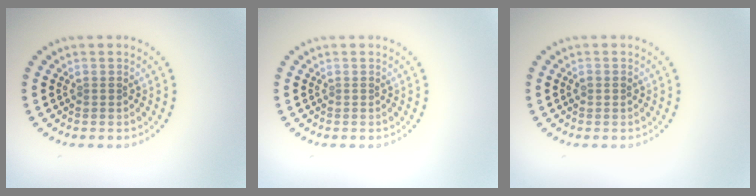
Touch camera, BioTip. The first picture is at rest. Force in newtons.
{"total": 0.0}
{"total": 0.9, "press": 0.9, "slide": 0.1}